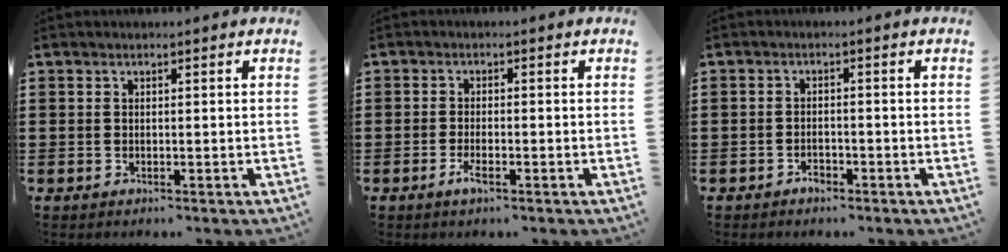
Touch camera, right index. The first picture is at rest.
{"total": 2.3, "force": [-1.2, 0.6, 1.9], "torque": [-0.046, -0.008, -0.025]}
{"total": 1.5, "force": [-1.2, 0.8, 0.5], "torque": [-0.014, -0.002, -0.025]}